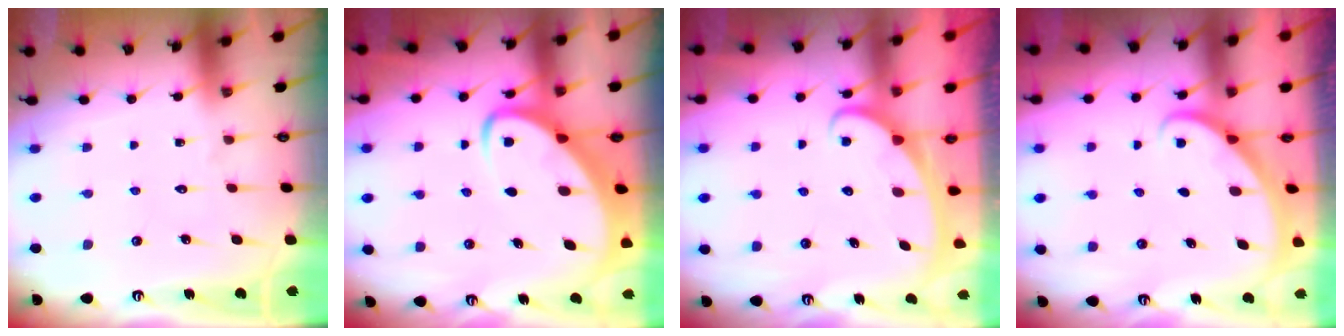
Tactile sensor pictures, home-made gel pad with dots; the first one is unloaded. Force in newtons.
{"total": 5.2, "press": 5.1, "slide": 0.6}
{"total": 2.3, "press": 2.3, "slide": 0.4}
{"total": 2.1, "press": 2.1, "slide": 0.1}